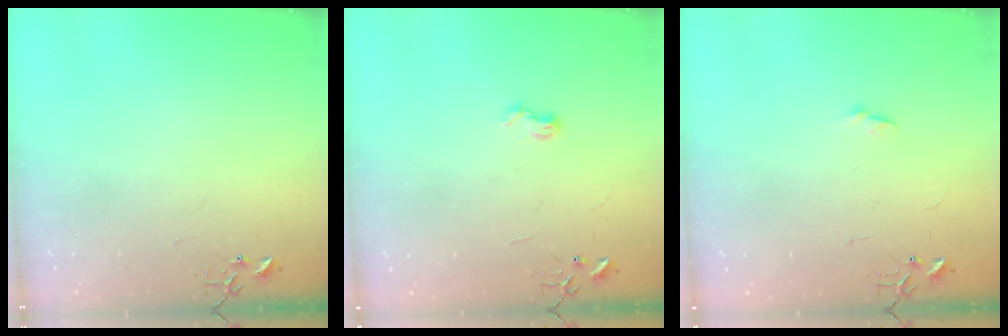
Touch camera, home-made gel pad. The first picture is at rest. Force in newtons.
{"total": 6.5, "press": 6.4, "slide": 0.6}
{"total": 5.0, "press": 4.9, "slide": 0.6}